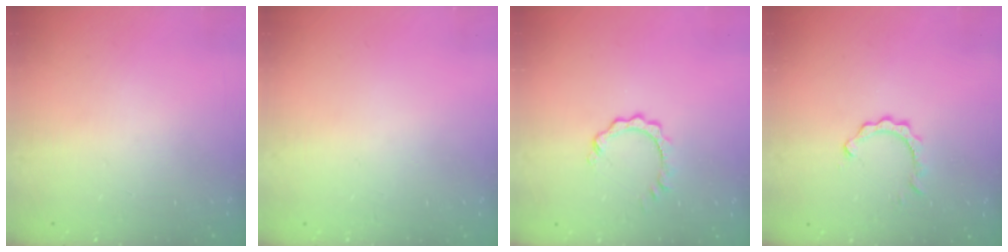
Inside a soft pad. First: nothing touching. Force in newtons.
{"total": 1.7, "press": 1.7, "slide": 0.1}
{"total": 3.0, "press": 3.0, "slide": 0.3}
{"total": 2.8, "press": 2.8, "slide": 0.3}